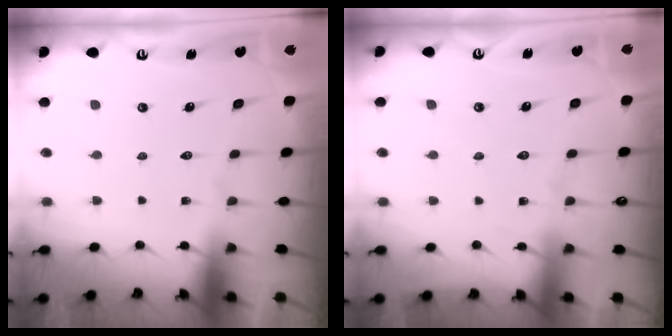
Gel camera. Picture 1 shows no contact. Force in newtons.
{"total": 3.6, "press": 3.5, "slide": 0.6}